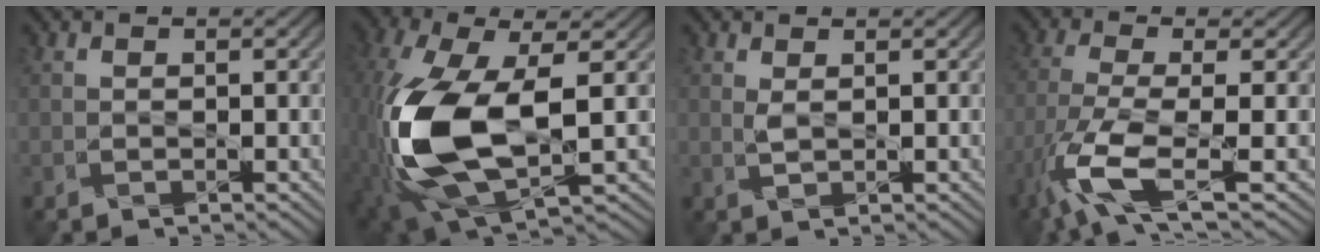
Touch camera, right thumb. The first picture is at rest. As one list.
[{"total": 15.0, "force": [-2.0, 7.1, 13.1], "torque": [-0.339, -0.031, -0.031]}, {"total": 0.9, "force": [0.6, 0.1, 0.6], "torque": [-0.021, 0.001, 0.012]}, {"total": 8.7, "force": [-4.1, 2.2, 7.3], "torque": [-0.157, -0.012, -0.093]}]